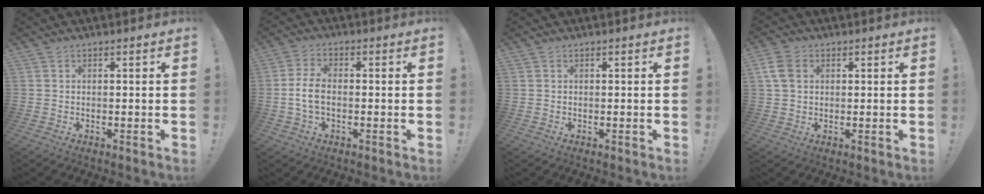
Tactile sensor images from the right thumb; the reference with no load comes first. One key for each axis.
{"total": 6.5, "fx": -1.1, "fy": 3.5, "fz": 5.4, "tx": -0.115, "ty": 0.001, "tz": -0.020}
{"total": 0.0}
{"total": 6.8, "fx": 2.2, "fy": 4.9, "fz": 4.2, "tx": -0.089, "ty": 0.002, "tz": 0.043}